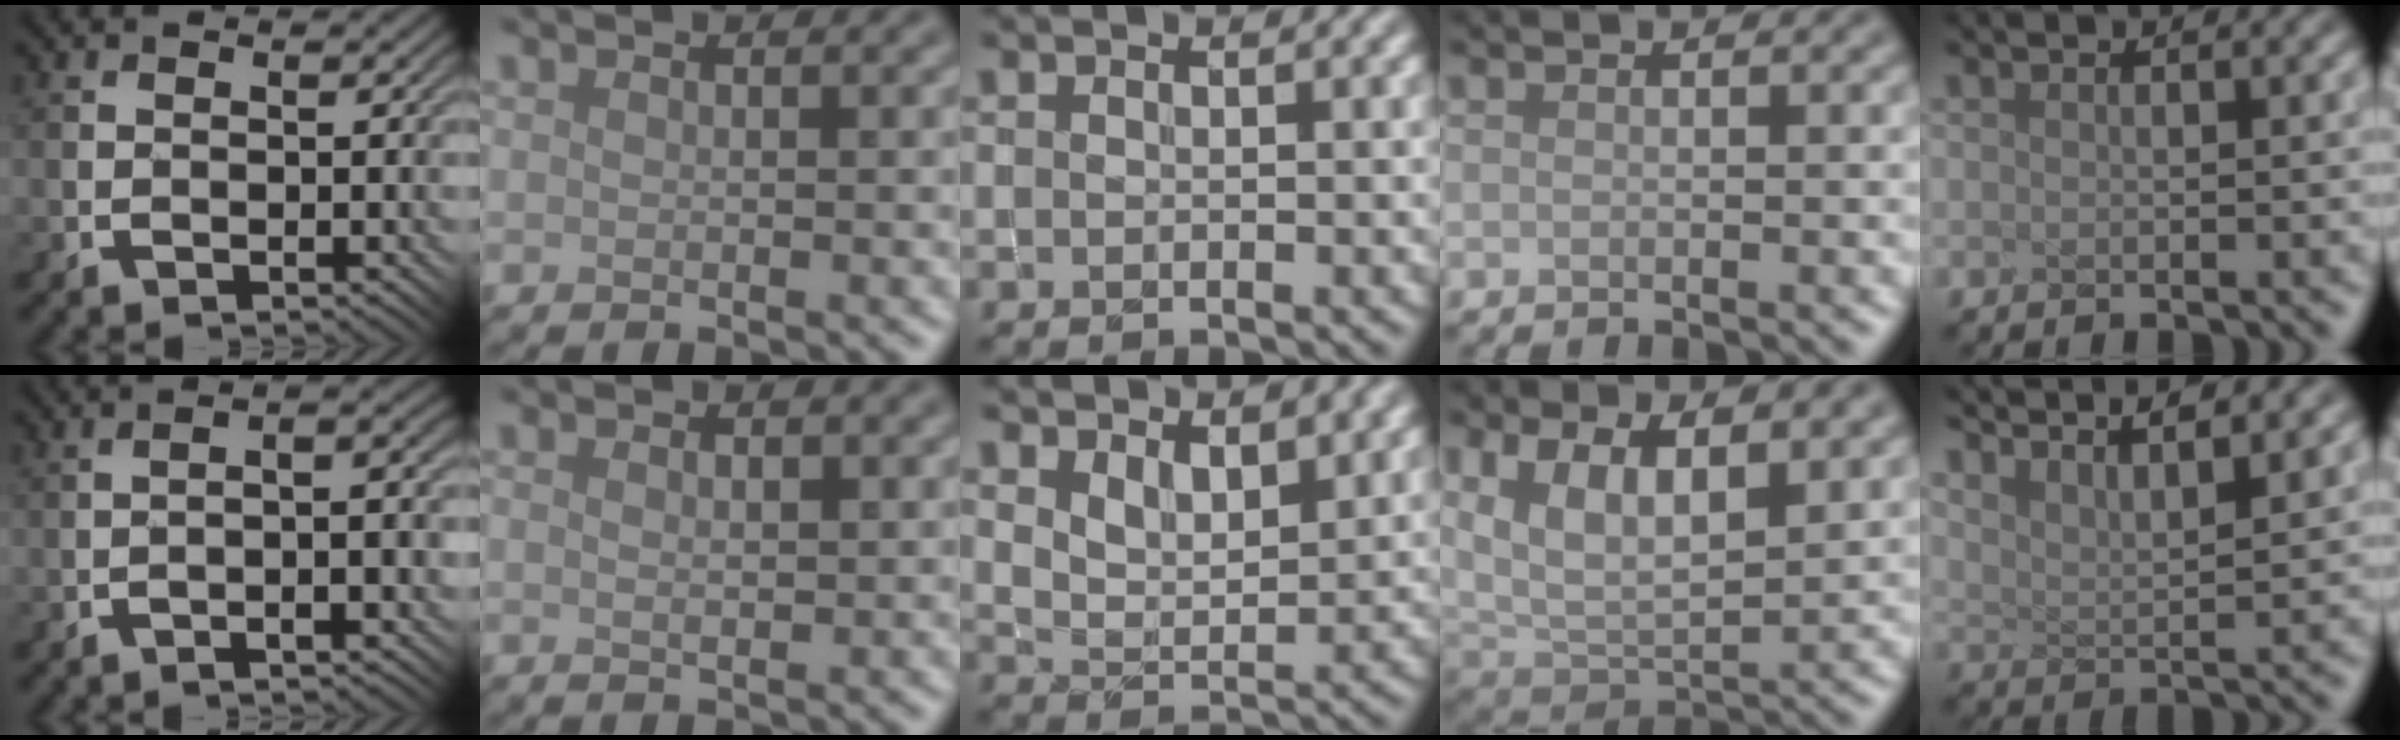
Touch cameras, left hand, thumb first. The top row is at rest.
{"thumb": {"total": 4.4, "force": [-1.3, 0.8, 4.2], "torque": [-0.065, 0.007, -0.020]}, "index": {"total": 1.6, "force": [0.6, 0.8, 1.3], "torque": [-0.015, -0.001, 0.009]}, "middle": {"total": 4.0, "force": [2.9, 1.7, 2.1], "torque": [-0.042, -0.005, 0.053]}, "ring": {"total": 7.4, "force": [2.8, 3.6, 5.8], "torque": [-0.126, -0.003, 0.050]}, "little": {"total": 5.7, "force": [5.0, 0.6, 2.7], "torque": [-0.061, 0.017, 0.082]}}